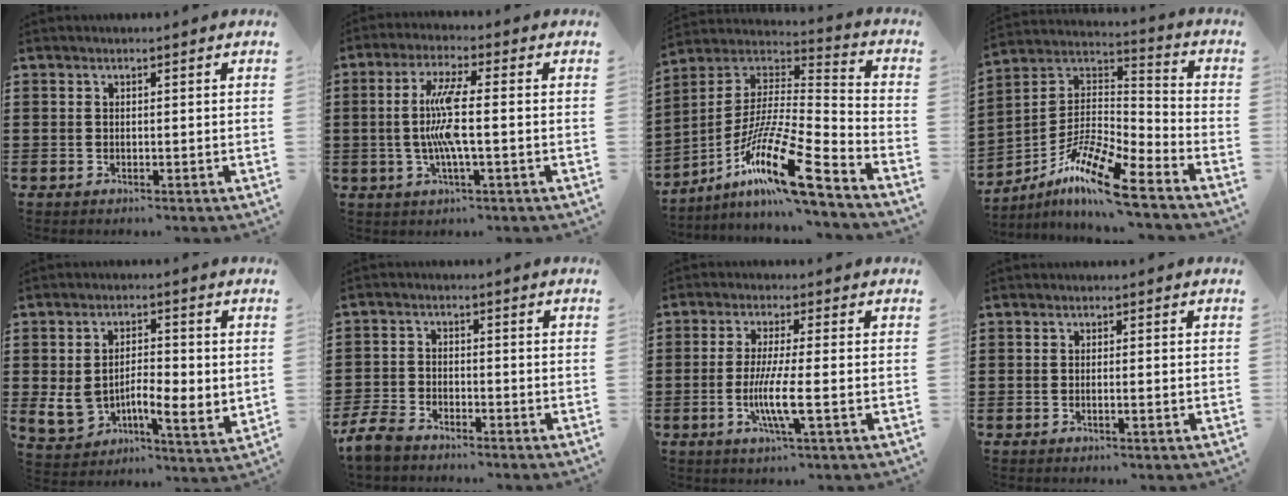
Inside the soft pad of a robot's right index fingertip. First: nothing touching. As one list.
[{"total": 7.6, "force": [-0.6, 0.9, 7.6], "torque": [-0.164, -0.011, -0.022]}, {"total": 17.2, "force": [-10.6, 2.2, 13.3], "torque": [-0.256, 0.006, -0.192]}, {"total": 11.7, "force": [-9.0, 1.3, 7.4], "torque": [-0.152, 0.004, -0.182]}, {"total": 7.4, "force": [-0.4, 4.7, 5.7], "torque": [-0.112, 0.002, -0.006]}, {"total": 4.3, "force": [-3.8, 1.4, 1.4], "torque": [-0.054, -0.004, -0.084]}, {"total": 6.8, "force": [-1.6, 0.6, 6.6], "torque": [-0.136, -0.015, -0.035]}, {"total": 0.9, "force": [-0.4, -0.1, 0.8], "torque": [-0.013, -0.004, -0.007]}]